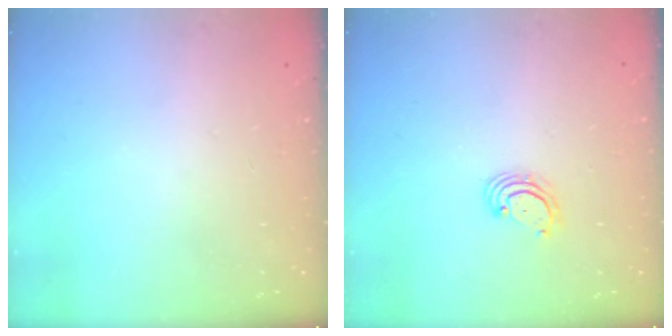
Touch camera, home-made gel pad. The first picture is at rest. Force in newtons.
{"total": 3.2, "press": 3.2, "slide": 0.5}